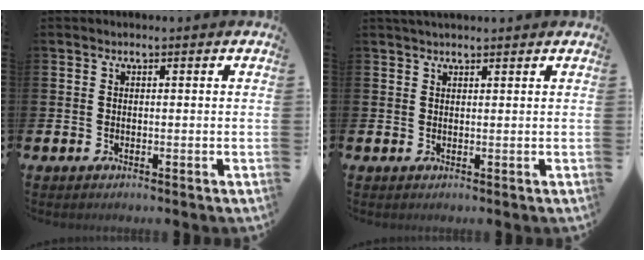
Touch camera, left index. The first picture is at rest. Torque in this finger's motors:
{"motor_torque": [-0.33, -1.81, -0.10, 0.04]}